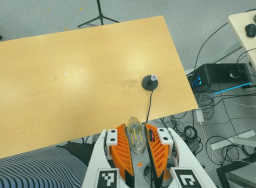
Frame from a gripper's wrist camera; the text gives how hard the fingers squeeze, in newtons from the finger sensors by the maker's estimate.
{"total": 20.3, "left": 23.7, "right": 17.0}